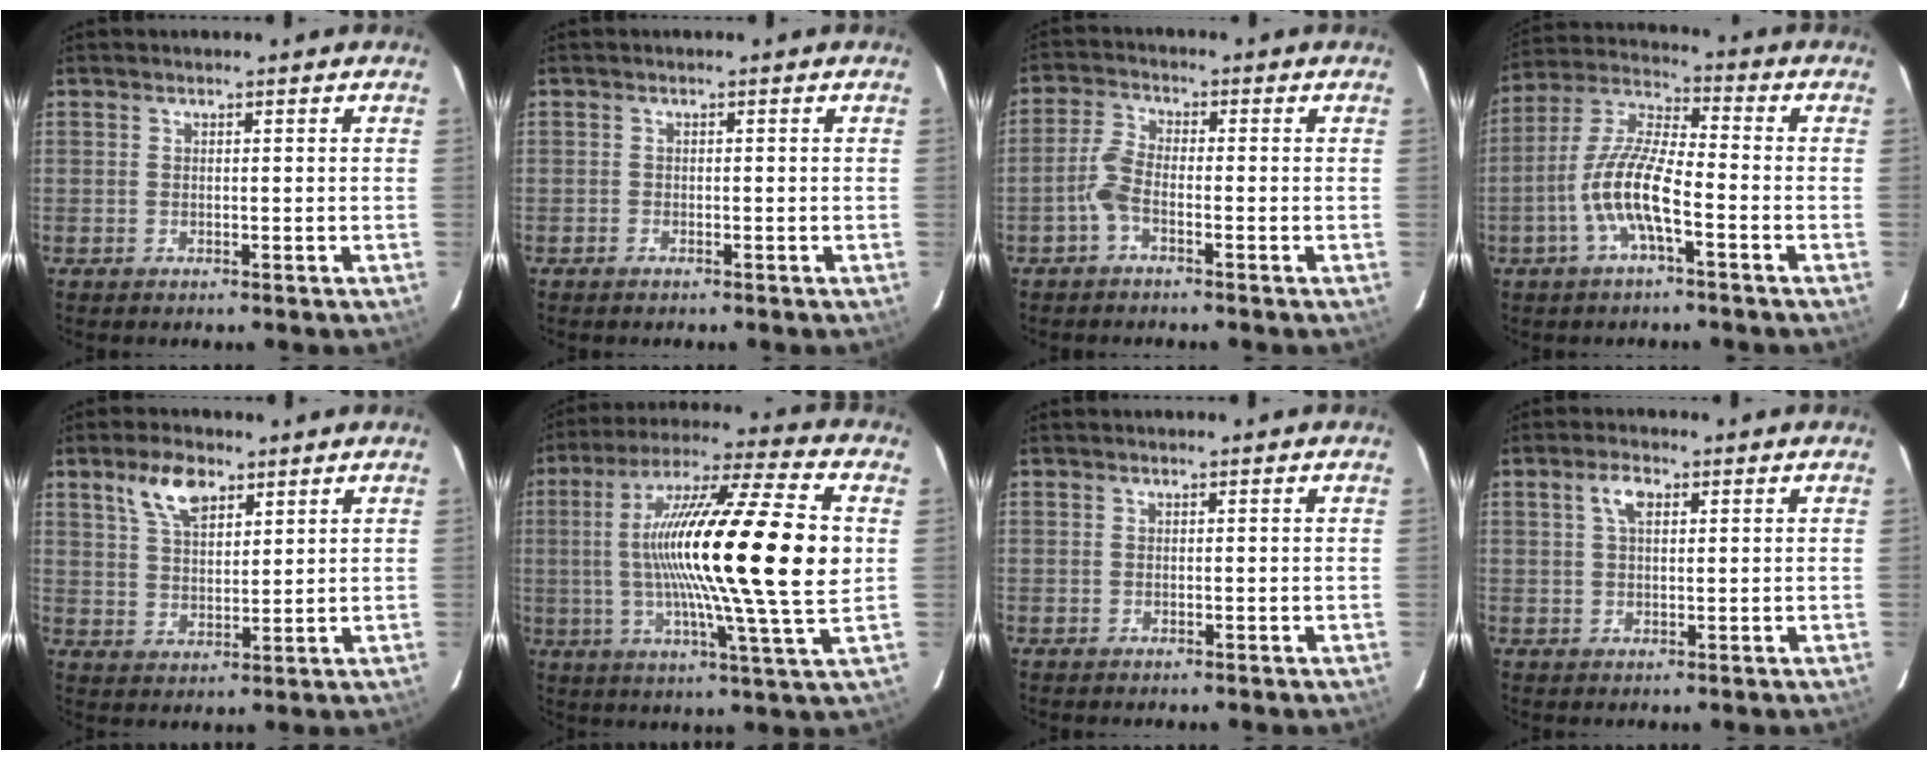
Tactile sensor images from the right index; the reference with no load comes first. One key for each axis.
{"total": 0.7, "fx": -0.6, "fy": 0.4, "fz": 0.1, "tx": -0.003, "ty": 0.003, "tz": -0.012}
{"total": 3.7, "fx": -2.0, "fy": 1.2, "fz": 2.9, "tx": -0.070, "ty": 0.009, "tz": -0.043}
{"total": 10.5, "fx": -4.1, "fy": 2.4, "fz": 9.3, "tx": -0.201, "ty": 0.003, "tz": -0.081}
{"total": 7.6, "fx": 4.6, "fy": 3.6, "fz": 4.9, "tx": -0.089, "ty": 0.010, "tz": 0.088}
{"total": 24.6, "fx": 2.1, "fy": 0.8, "fz": 24.5, "tx": -0.416, "ty": 0.004, "tz": 0.021}
{"total": 0.0}
{"total": 3.5, "fx": 1.3, "fy": 1.7, "fz": 2.7, "tx": -0.052, "ty": 0.009, "tz": 0.025}